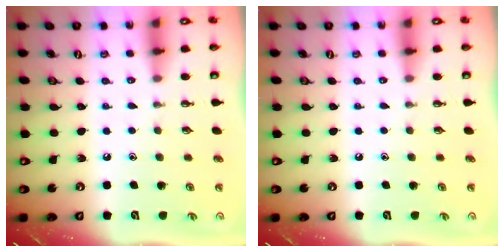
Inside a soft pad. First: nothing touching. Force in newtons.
{"total": 0.0}